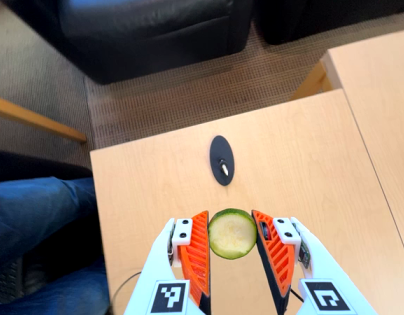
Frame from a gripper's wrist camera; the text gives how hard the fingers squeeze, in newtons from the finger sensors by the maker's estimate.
{"total": 7.9, "left": 7.7, "right": 8.0}